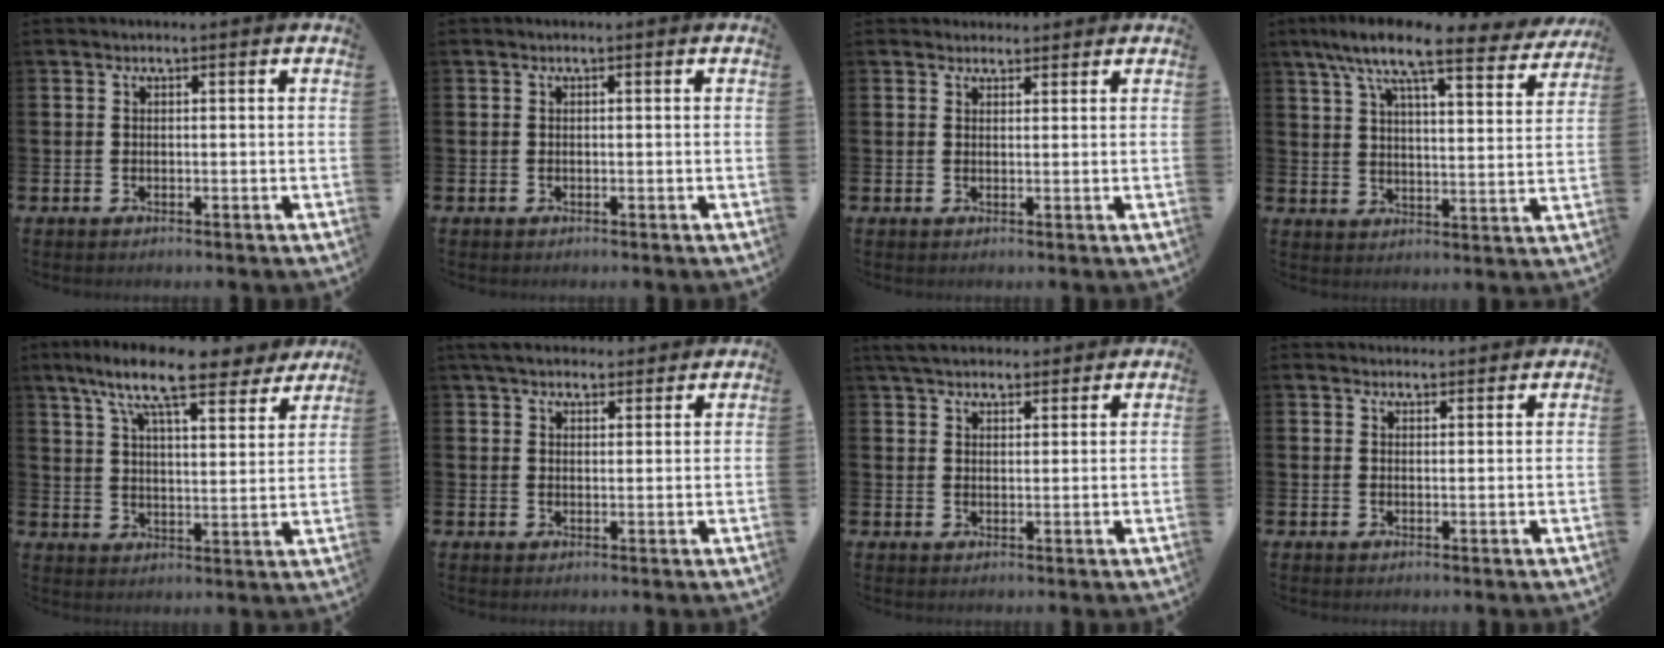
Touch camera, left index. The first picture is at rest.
{"total": 0.0}
{"total": 2.1, "force": [2.0, 0.8, -0.2], "torque": [0.009, -0.006, 0.035]}
{"total": 10.6, "force": [8.9, 2.0, 5.5], "torque": [-0.117, -0.047, 0.148]}
{"total": 11.4, "force": [9.5, 2.4, 5.9], "torque": [-0.122, -0.045, 0.164]}
{"total": 4.7, "force": [4.3, 1.5, 1.0], "torque": [-0.031, -0.012, 0.081]}
{"total": 4.8, "force": [4.5, 1.3, 1.1], "torque": [-0.031, -0.013, 0.084]}
{"total": 2.0, "force": [2.0, 0.5, -0.2], "torque": [0.009, -0.009, 0.034]}